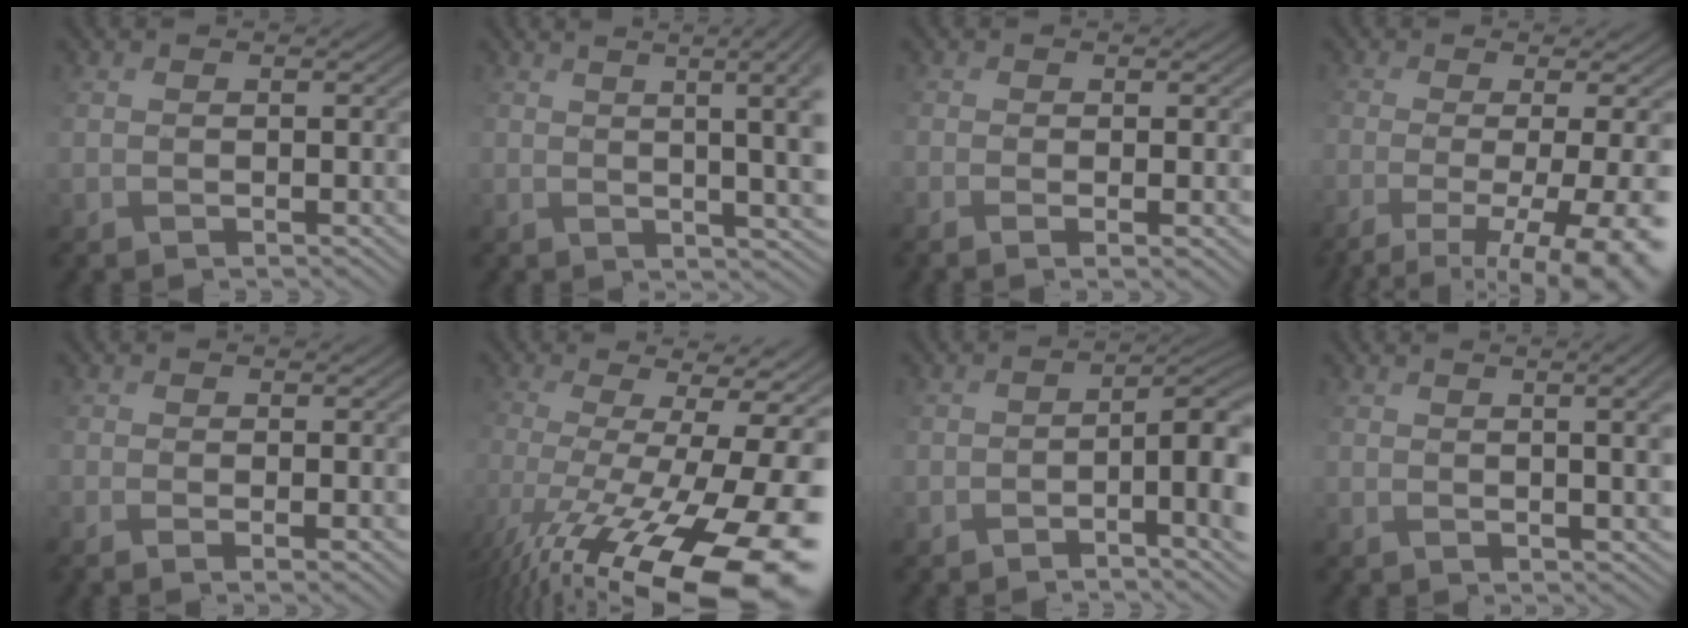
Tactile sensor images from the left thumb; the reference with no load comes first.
{"total": 11.9, "force": [2.1, 4.6, 10.8], "torque": [-0.137, 0.036, 0.051]}
{"total": 3.9, "force": [-1.0, 1.4, 3.5], "torque": [-0.052, -0.007, -0.008]}
{"total": 11.1, "force": [-4.5, 3.7, 9.5], "torque": [-0.166, -0.019, -0.039]}
{"total": 3.0, "force": [-0.8, 1.1, 2.7], "torque": [-0.046, -0.008, -0.004]}
{"total": 17.2, "force": [-8.3, 6.4, 13.6], "torque": [-0.211, -0.006, -0.097]}
{"total": 7.4, "force": [-3.0, 1.8, 6.5], "torque": [-0.096, 0.003, -0.036]}
{"total": 7.2, "force": [1.0, 2.7, 6.6], "torque": [-0.077, 0.018, 0.024]}